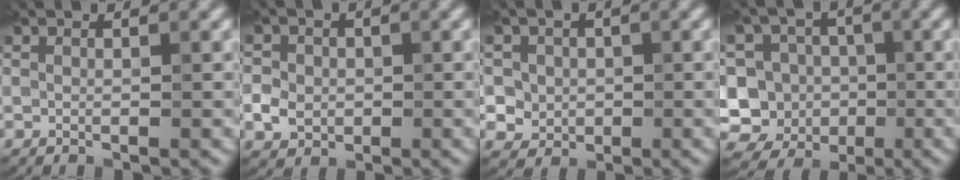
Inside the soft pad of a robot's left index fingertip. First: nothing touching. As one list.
[{"total": 2.8, "force": [-0.5, 2.5, 1.1], "torque": [-0.009, -0.002, -0.013]}, {"total": 5.0, "force": [1.1, 4.6, 1.7], "torque": [-0.024, 0.023, 0.006]}, {"total": 12.1, "force": [-1.6, 11.5, 3.4], "torque": [-0.097, 0.024, -0.045]}]